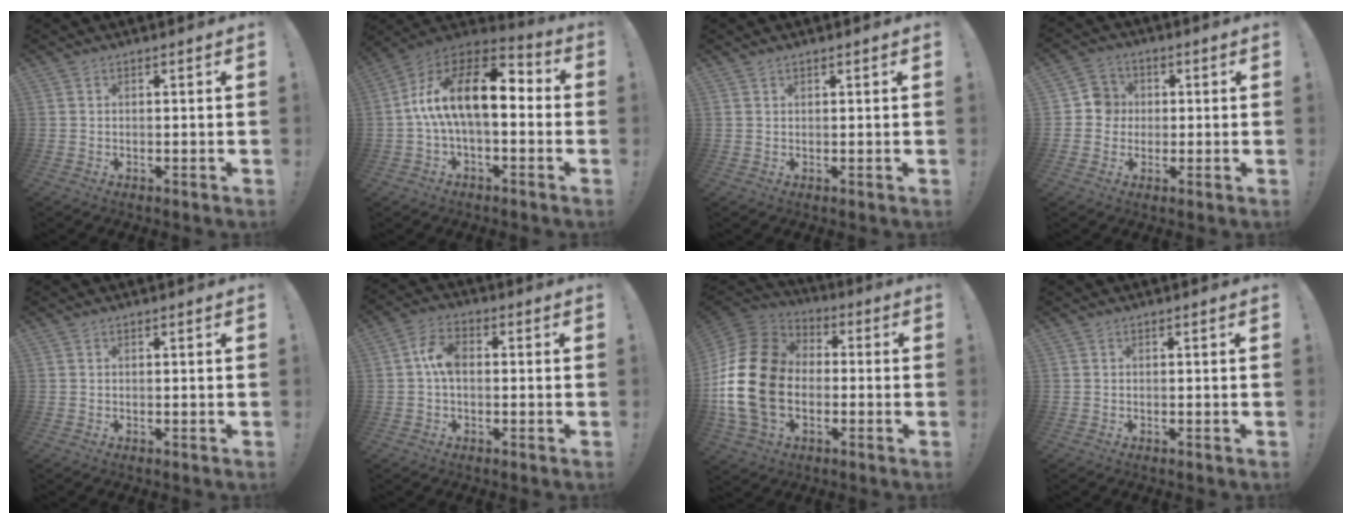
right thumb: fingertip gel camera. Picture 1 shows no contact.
{"total": 18.5, "force": [2.1, 8.4, 16.3], "torque": [-0.302, 0.003, 0.036]}
{"total": 0.5, "force": [0.0, -0.5, 0.0], "torque": [-0.001, 0.003, 0.001]}
{"total": 6.4, "force": [-0.2, 6.2, 1.5], "torque": [-0.017, 0.008, -0.002]}
{"total": 0.0}
{"total": 7.1, "force": [0.3, 4.3, 5.7], "torque": [-0.100, 0.014, 0.008]}
{"total": 22.3, "force": [-2.2, 16.3, 15.1], "torque": [-0.287, 0.027, -0.028]}
{"total": 0.0}